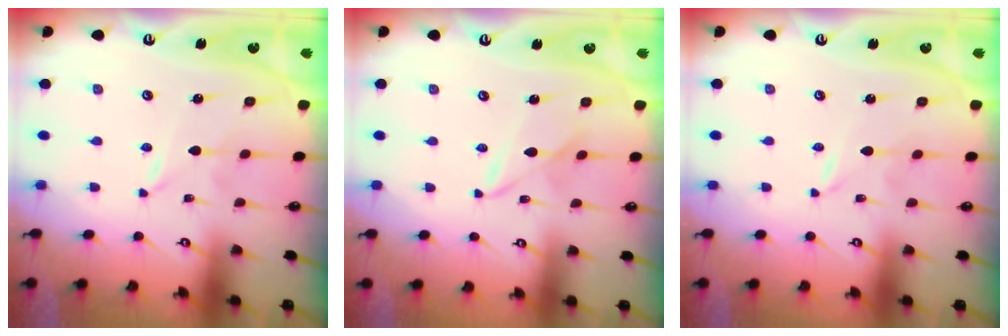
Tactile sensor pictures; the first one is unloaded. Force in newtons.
{"total": 4.5, "press": 4.5, "slide": 0.4}
{"total": 0.0}